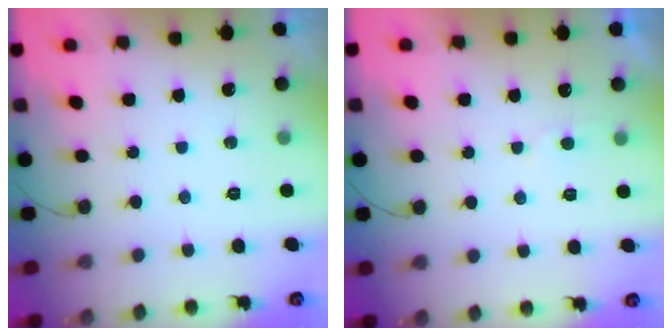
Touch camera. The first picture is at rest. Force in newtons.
{"total": 3.4, "press": 3.3, "slide": 0.4}